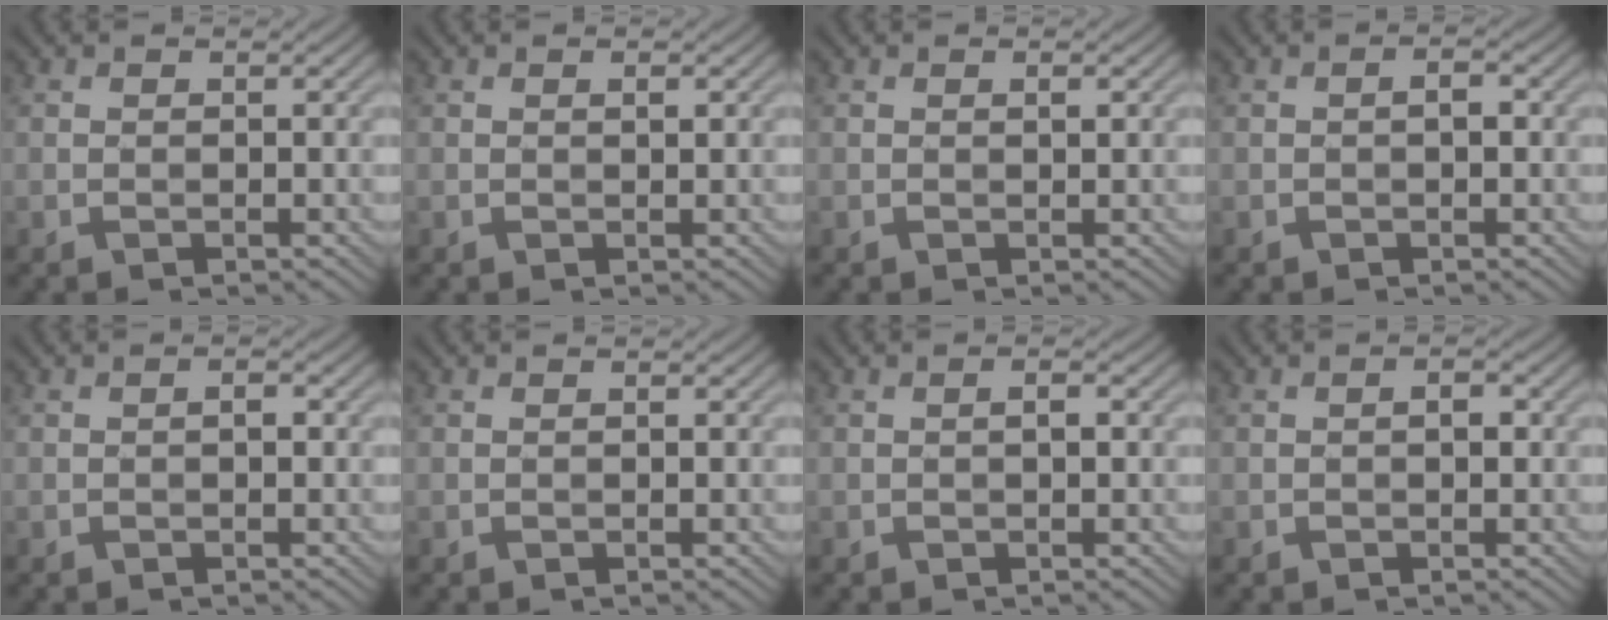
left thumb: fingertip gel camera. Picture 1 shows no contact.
{"total": 0.7, "force": [0.2, 0.2, 0.6], "torque": [-0.008, -0.001, 0.003]}
{"total": 0.6, "force": [0.2, 0.2, 0.5], "torque": [-0.007, -0.001, 0.003]}
{"total": 1.3, "force": [-0.1, 0.5, 1.2], "torque": [-0.020, 0.005, -0.004]}
{"total": 1.0, "force": [-0.1, 0.4, 0.9], "torque": [-0.015, 0.003, -0.003]}
{"total": 0.0}
{"total": 1.1, "force": [0.0, 0.3, 1.0], "torque": [-0.018, 0.002, -0.001]}
{"total": 1.4, "force": [0.0, 0.6, 1.2], "torque": [-0.015, 0.003, -0.003]}